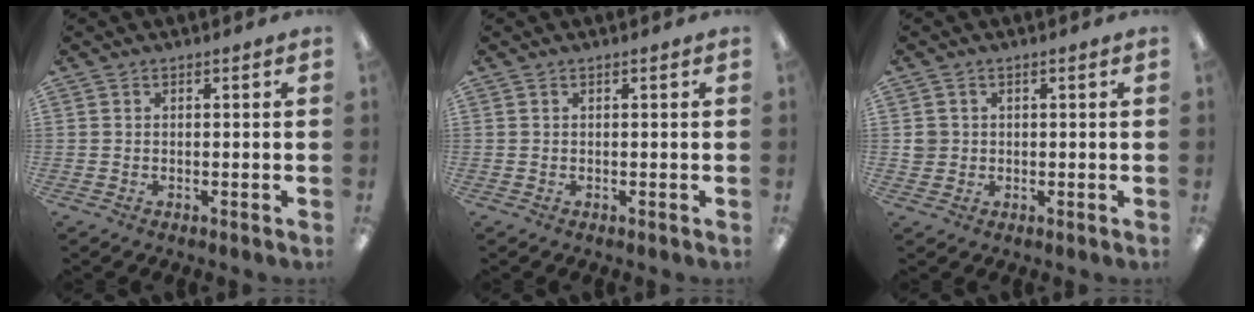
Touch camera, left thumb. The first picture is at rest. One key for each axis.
{"total": 0.0}
{"total": 2.4, "fx": 0.3, "fy": 2.3, "fz": 0.3, "tx": -0.002, "ty": 0.001, "tz": 0.002}